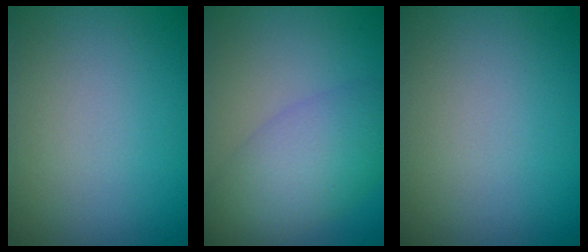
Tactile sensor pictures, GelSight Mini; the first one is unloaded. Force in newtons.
{"total": 5.9, "press": 5.9, "slide": 0.1}
{"total": 0.0}